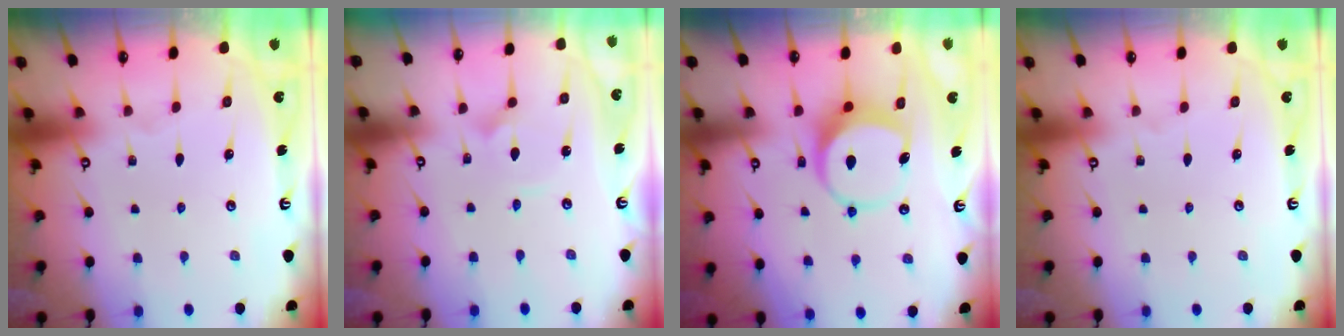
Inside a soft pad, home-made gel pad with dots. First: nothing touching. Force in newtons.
{"total": 2.7, "press": 2.7, "slide": 0.1}
{"total": 9.4, "press": 9.3, "slide": 1.4}
{"total": 0.0}